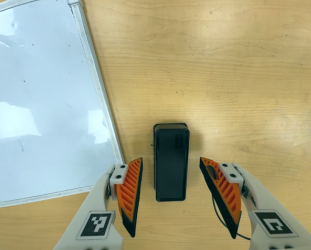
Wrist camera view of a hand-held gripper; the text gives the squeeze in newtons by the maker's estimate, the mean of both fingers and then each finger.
{"total": 0.0}